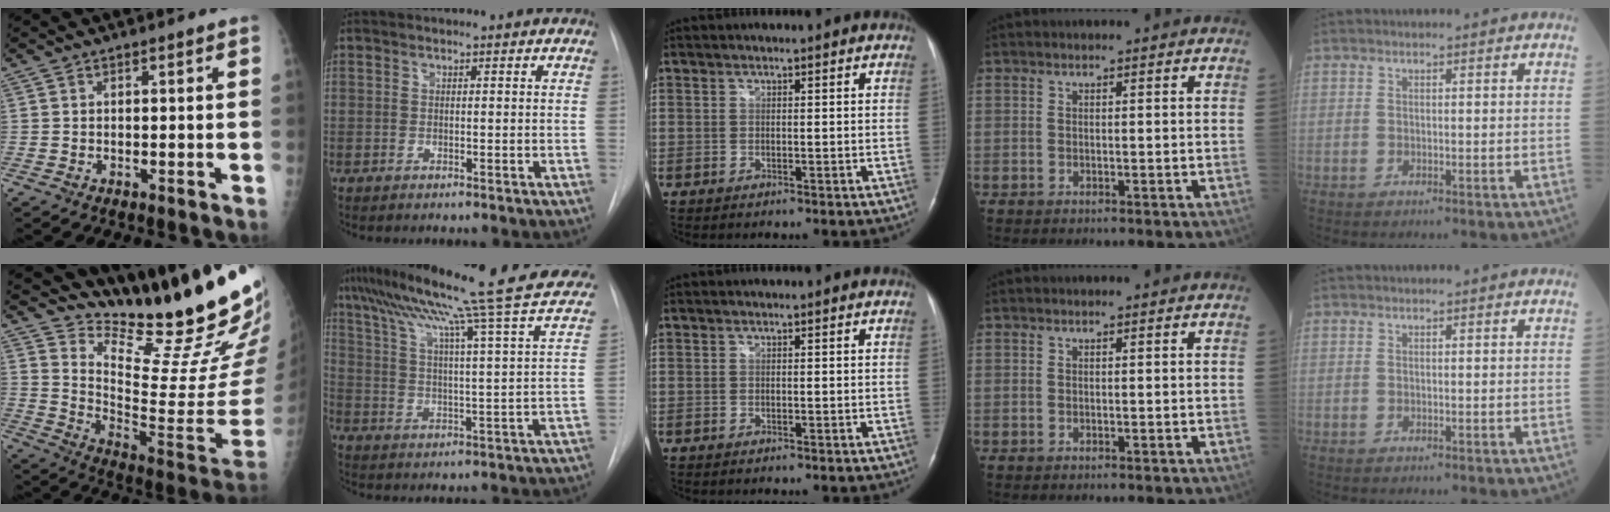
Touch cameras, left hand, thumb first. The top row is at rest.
{"thumb": {"total": 25.3, "force": [21.9, 4.5, 11.8], "torque": [-0.140, -0.189, 0.312]}, "index": {"total": 29.9, "force": [23.0, 1.0, 19.1], "torque": [-0.287, -0.012, 0.308]}}